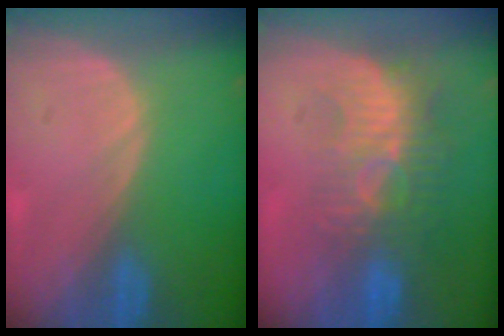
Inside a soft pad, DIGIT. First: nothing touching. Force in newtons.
{"total": 9.2, "press": 8.4, "slide": 3.6}